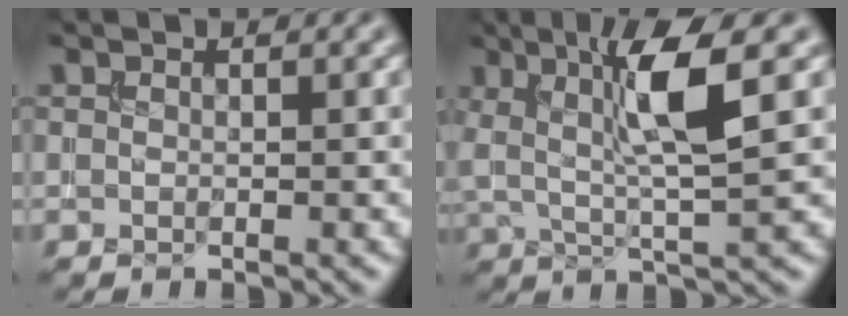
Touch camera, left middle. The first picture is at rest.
{"total": 6.6, "force": [1.7, 1.2, 6.3], "torque": [-0.118, 0.002, 0.034]}